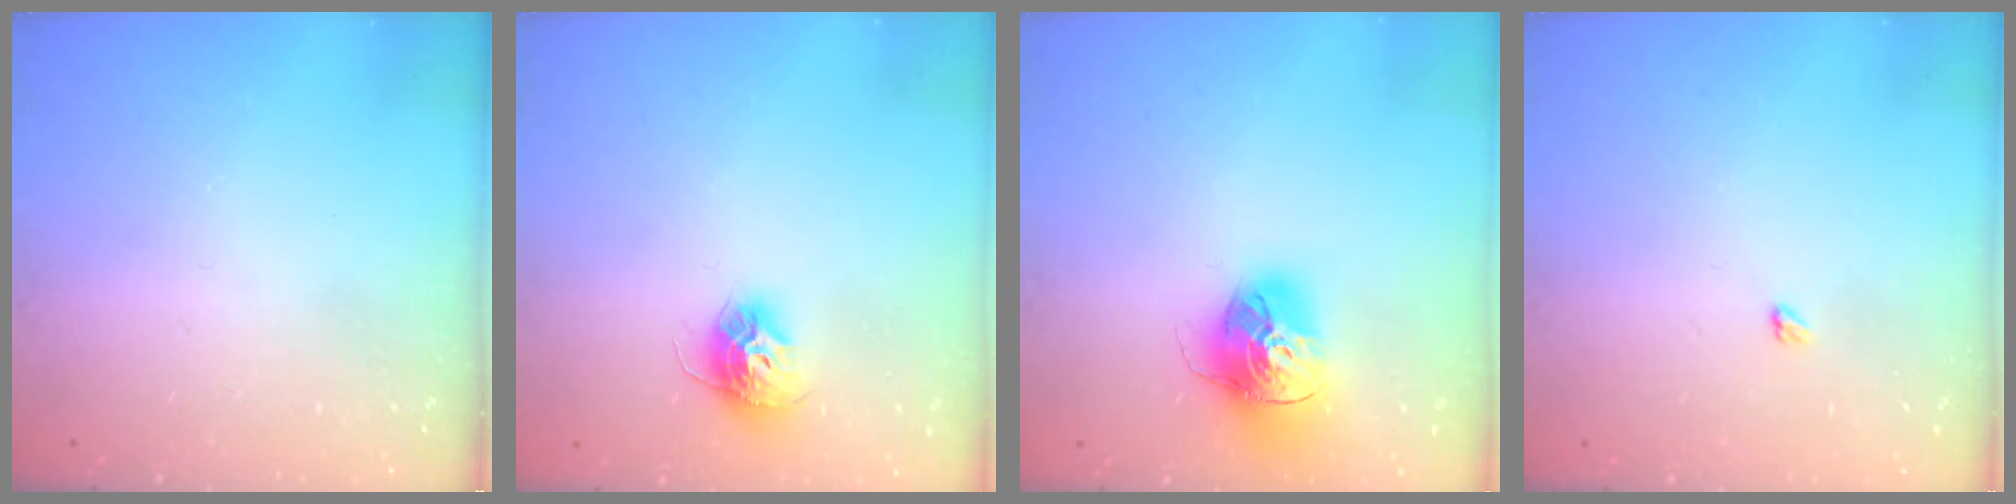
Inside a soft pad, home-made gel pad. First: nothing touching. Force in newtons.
{"total": 10.4, "press": 10.4, "slide": 0.5}
{"total": 16.6, "press": 16.6, "slide": 1.6}
{"total": 2.4, "press": 2.4, "slide": 0.4}